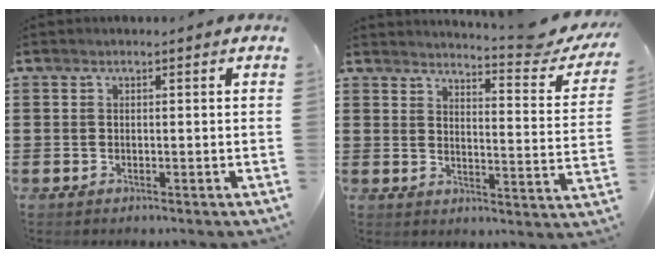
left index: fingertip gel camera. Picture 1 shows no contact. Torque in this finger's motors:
{"motor_torque": [-0.39, -1.75, 0.52, 0.02]}